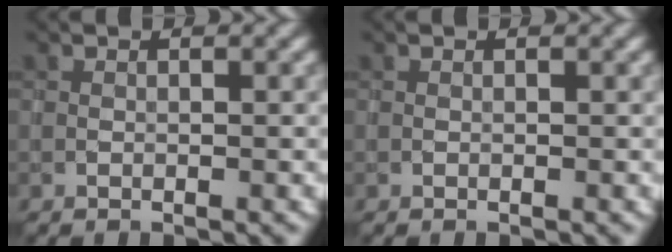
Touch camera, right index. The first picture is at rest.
{"total": 0.0}